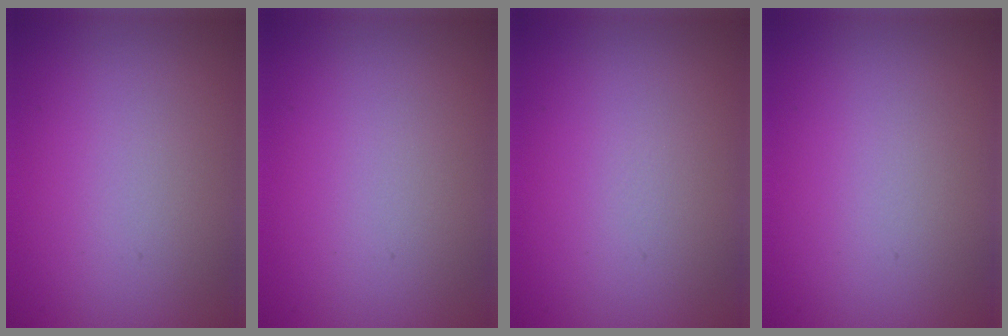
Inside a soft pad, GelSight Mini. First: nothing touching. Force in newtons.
{"total": 0.0}
{"total": 0.0}
{"total": 0.0}